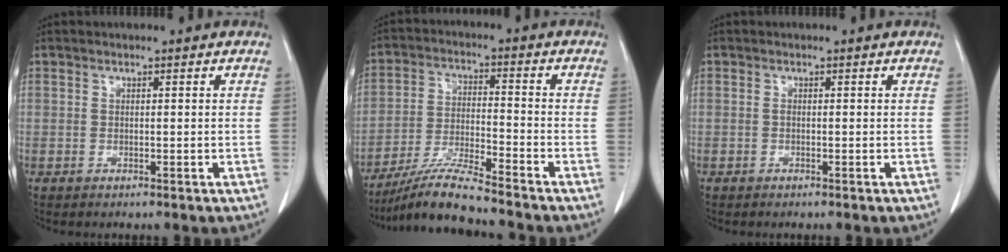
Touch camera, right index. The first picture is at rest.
{"total": 8.3, "force": [-7.6, -0.6, 3.4], "torque": [-0.072, -0.015, -0.142]}
{"total": 0.0}